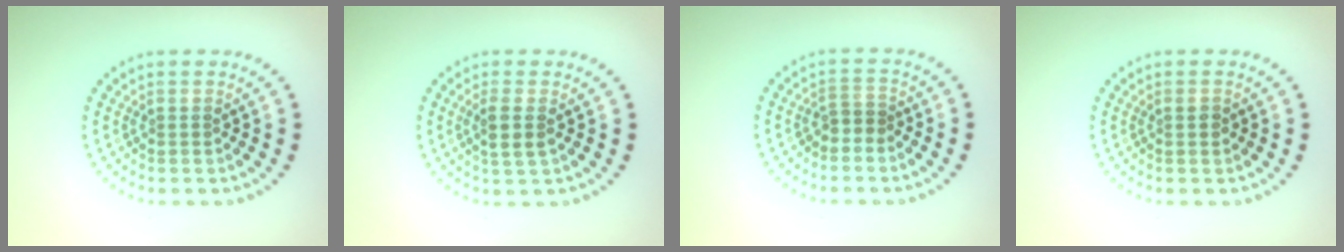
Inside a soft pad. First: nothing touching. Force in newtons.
{"total": 2.0, "press": 1.8, "slide": 0.9}
{"total": 1.3, "press": 1.1, "slide": 0.7}
{"total": 0.9, "press": 0.8, "slide": 0.1}